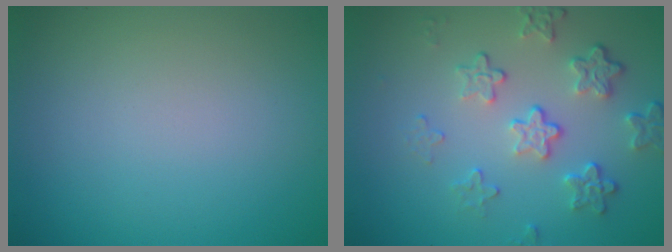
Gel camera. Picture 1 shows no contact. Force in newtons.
{"total": 4.4, "press": 3.2, "slide": 3.0}